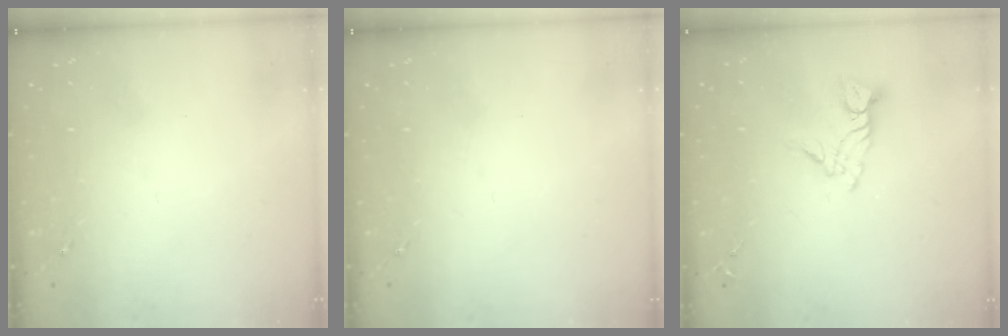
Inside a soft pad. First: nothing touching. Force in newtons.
{"total": 0.0}
{"total": 9.7, "press": 9.6, "slide": 0.9}